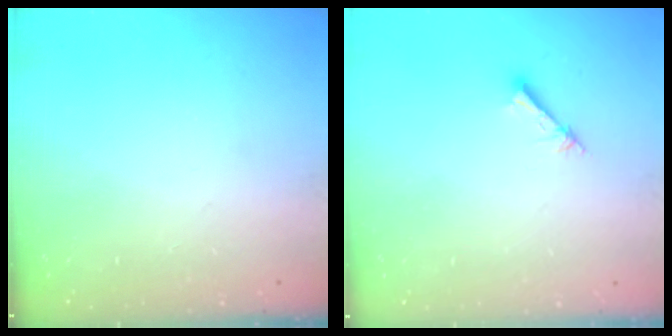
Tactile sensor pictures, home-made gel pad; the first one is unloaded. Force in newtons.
{"total": 1.5, "press": 1.5, "slide": 0.2}